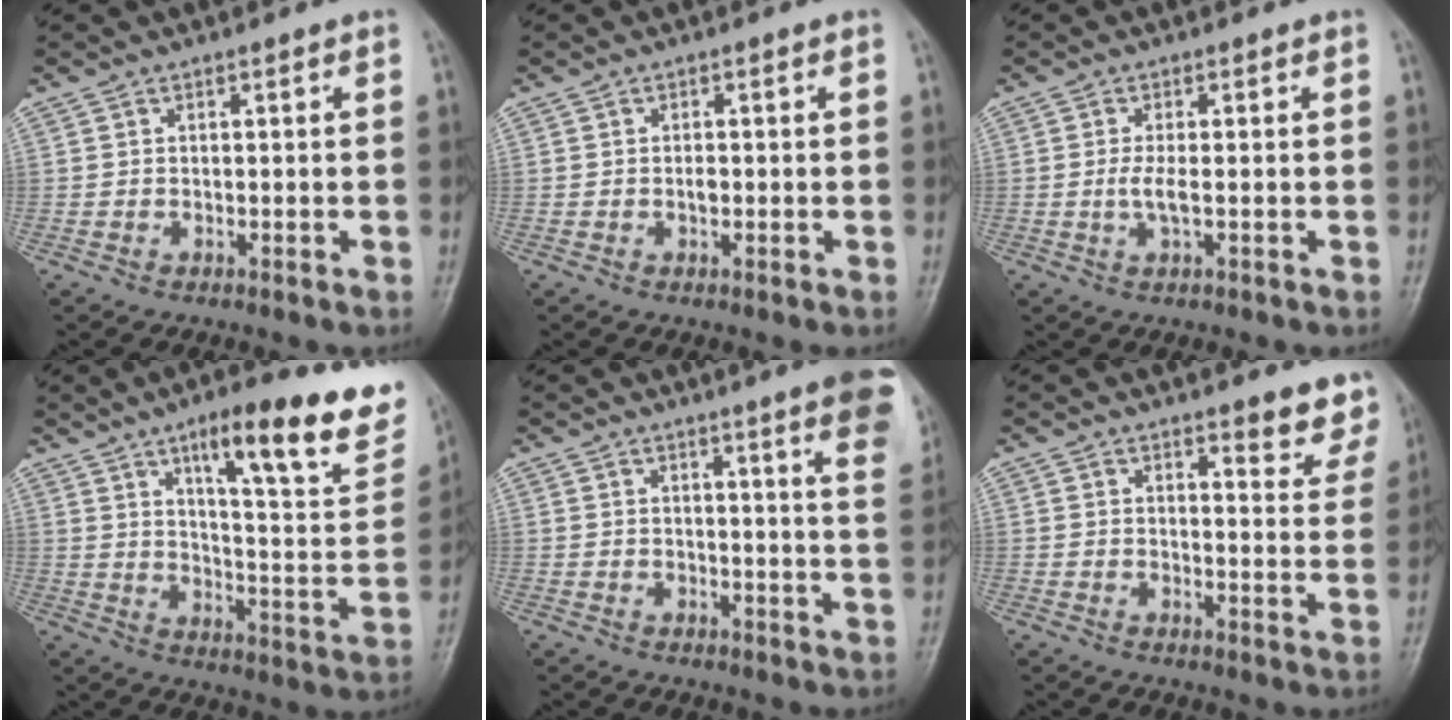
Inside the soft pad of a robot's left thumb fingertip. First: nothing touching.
{"total": 1.3, "force": [-0.2, 0.7, 1.1], "torque": [-0.017, 0.000, -0.004]}
{"total": 2.9, "force": [-0.3, 0.8, 2.7], "torque": [-0.065, -0.005, -0.007]}
{"total": 22.9, "force": [13.9, 5.5, 17.5], "torque": [-0.206, -0.056, 0.204]}
{"total": 12.5, "force": [7.8, 1.3, 9.7], "torque": [-0.101, -0.028, 0.076]}
{"total": 7.5, "force": [6.2, 2.2, 3.4], "torque": [-0.008, -0.037, 0.061]}